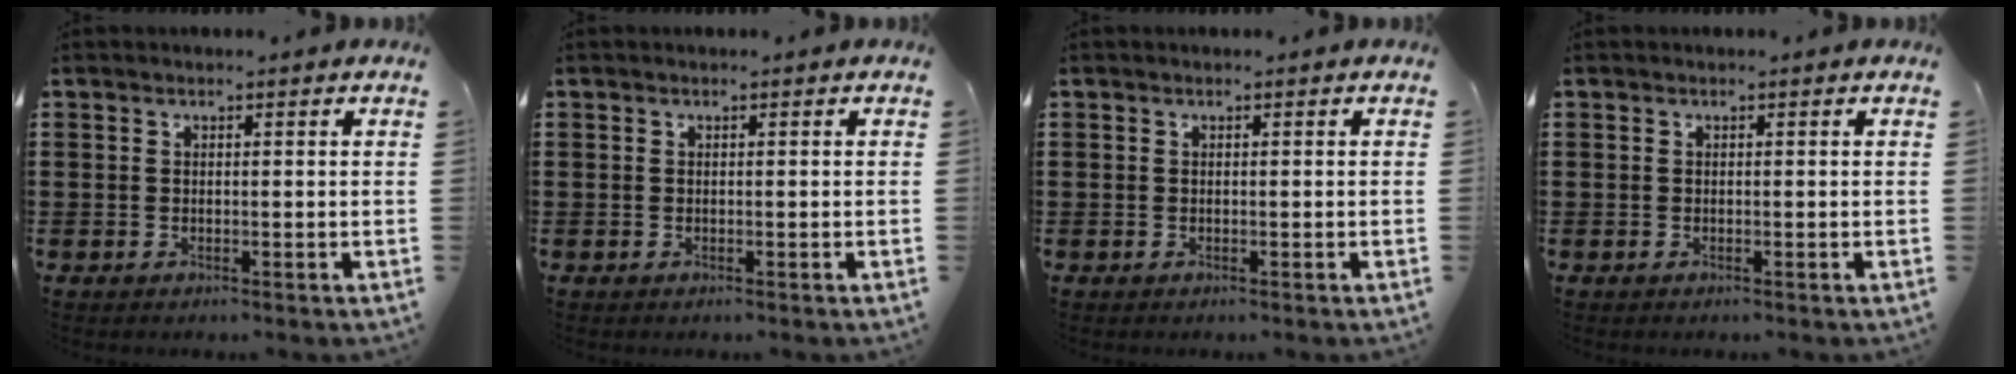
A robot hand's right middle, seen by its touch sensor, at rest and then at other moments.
{"total": 0.0}
{"total": 0.0}
{"total": 0.0}